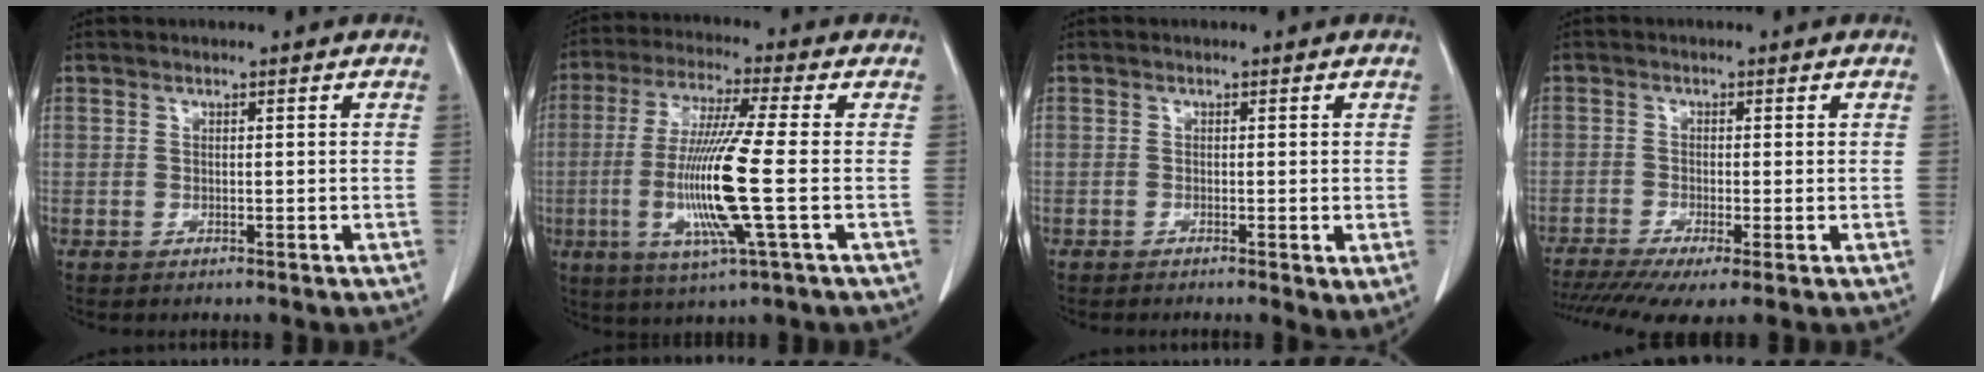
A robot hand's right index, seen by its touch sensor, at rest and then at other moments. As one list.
[{"total": 13.6, "force": [-2.3, -0.4, 13.4], "torque": [-0.275, -0.016, -0.052]}, {"total": 2.1, "force": [-0.6, 0.5, 2.0], "torque": [-0.027, -0.006, -0.009]}, {"total": 8.8, "force": [-5.6, 1.8, 6.6], "torque": [-0.122, -0.013, -0.096]}]